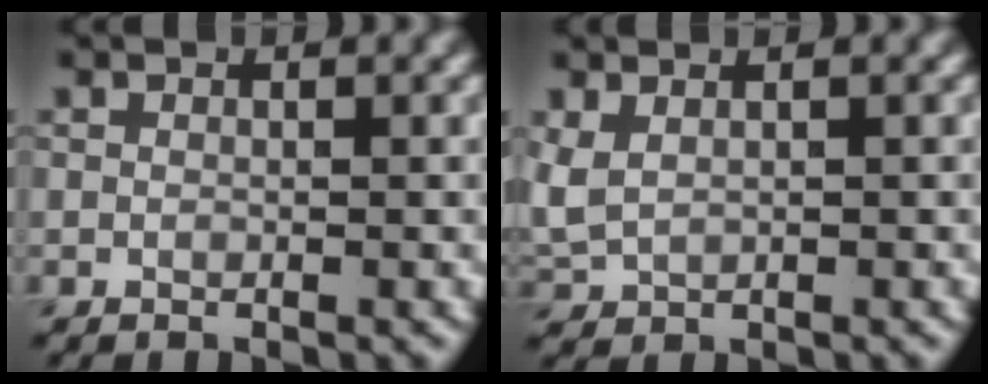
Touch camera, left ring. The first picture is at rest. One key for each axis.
{"total": 1.9, "fx": 0.8, "fy": 1.2, "fz": 1.2, "tx": -0.037, "ty": 0.003, "tz": 0.021}